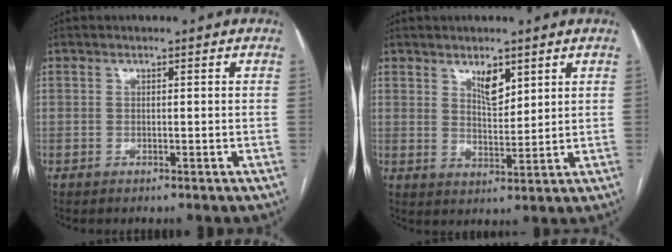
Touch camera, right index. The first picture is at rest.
{"total": 4.3, "force": [2.7, 1.6, 2.9], "torque": [-0.053, -0.005, 0.052]}